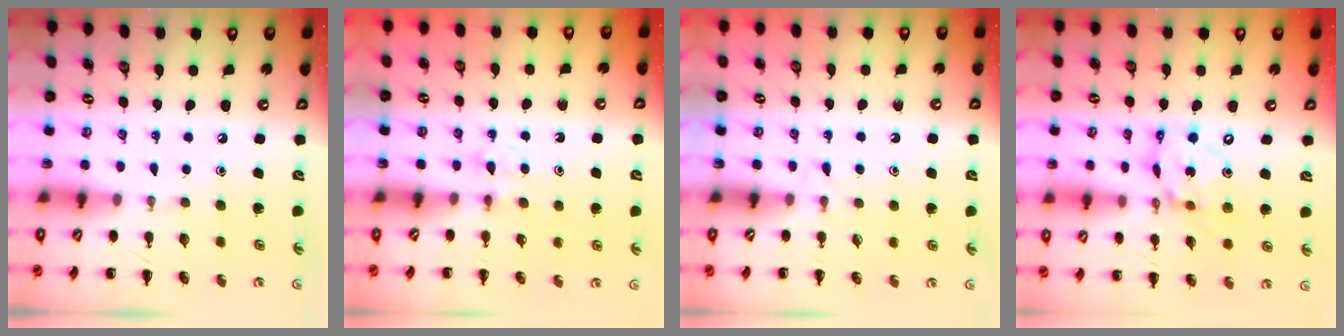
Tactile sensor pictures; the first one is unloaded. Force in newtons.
{"total": 4.1, "press": 3.8, "slide": 1.5}
{"total": 2.9, "press": 2.6, "slide": 1.3}
{"total": 12.8, "press": 12.4, "slide": 3.3}